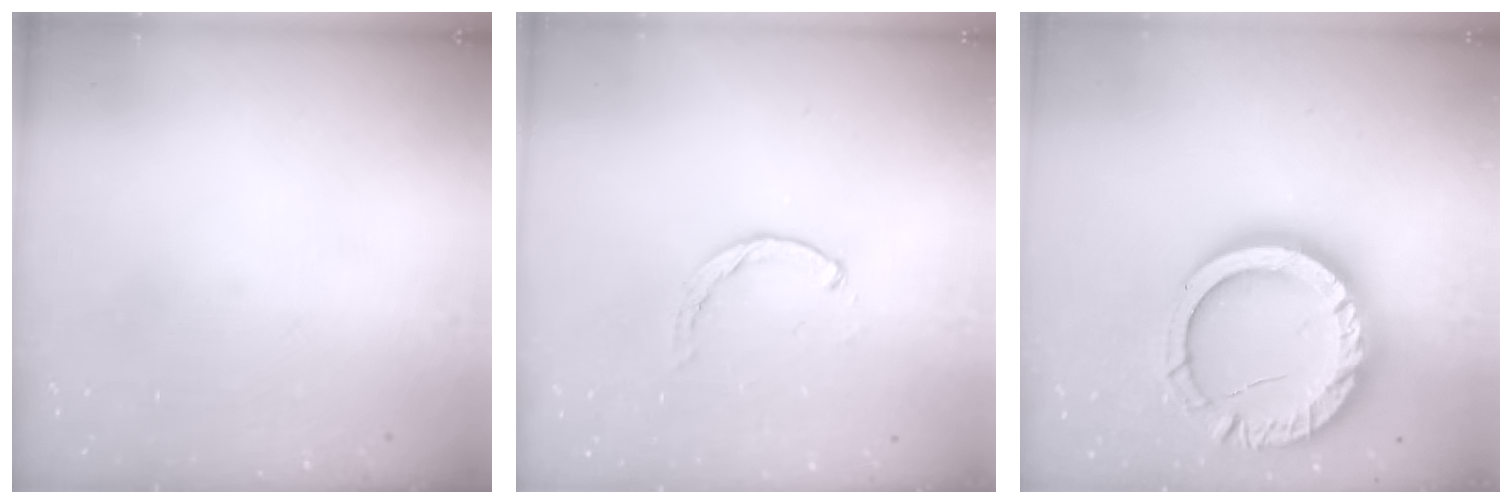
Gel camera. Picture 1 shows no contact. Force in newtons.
{"total": 0.0}
{"total": 24.5, "press": 24.4, "slide": 2.2}